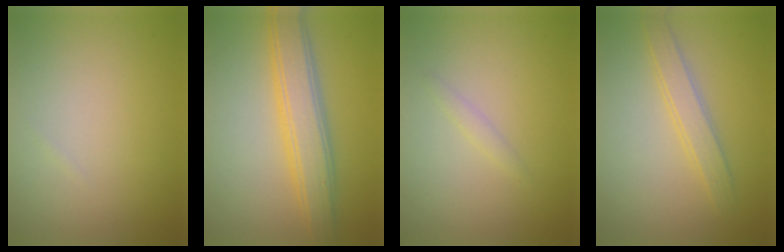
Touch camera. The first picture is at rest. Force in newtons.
{"total": 5.3, "press": 5.3, "slide": 0.0}
{"total": 0.8, "press": 0.8, "slide": 0.1}
{"total": 2.5, "press": 2.5, "slide": 0.2}